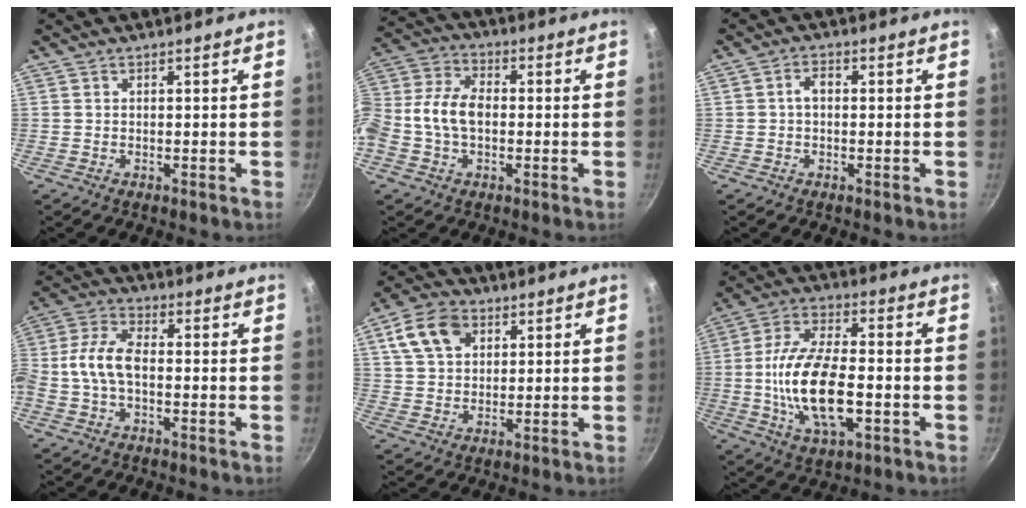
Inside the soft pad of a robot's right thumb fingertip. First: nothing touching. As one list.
[{"total": 11.2, "force": [-1.1, 7.6, 8.1], "torque": [-0.146, 0.039, -0.038]}, {"total": 2.7, "force": [0.0, 1.8, 2.0], "torque": [-0.029, 0.012, -0.003]}, {"total": 8.8, "force": [-1.4, 5.1, 7.1], "torque": [-0.147, 0.037, -0.041]}, {"total": 9.9, "force": [3.9, 7.0, 5.8], "torque": [-0.093, 0.005, 0.065]}, {"total": 16.9, "force": [-3.1, 8.0, 14.6], "torque": [-0.271, 0.019, -0.060]}]